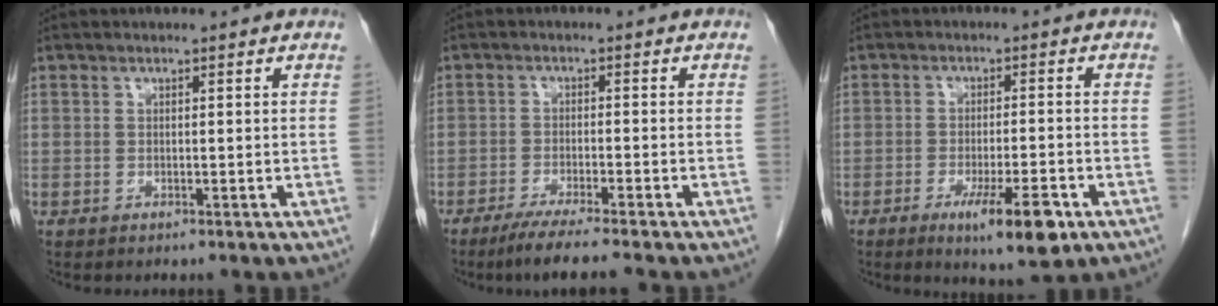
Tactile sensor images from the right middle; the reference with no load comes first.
{"total": 6.6, "force": [-5.3, -0.6, 3.9], "torque": [-0.059, -0.019, -0.088]}
{"total": 8.4, "force": [-4.4, 1.1, 7.0], "torque": [-0.111, -0.015, -0.061]}